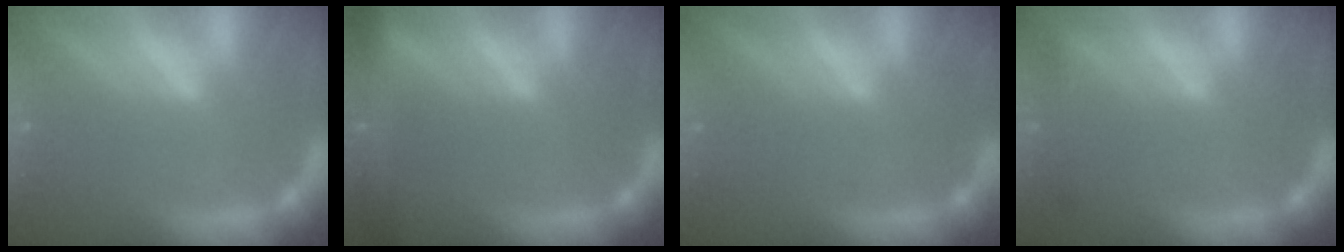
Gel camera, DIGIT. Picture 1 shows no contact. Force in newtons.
{"total": 7.0}
{"total": 0.0}
{"total": 1.9}